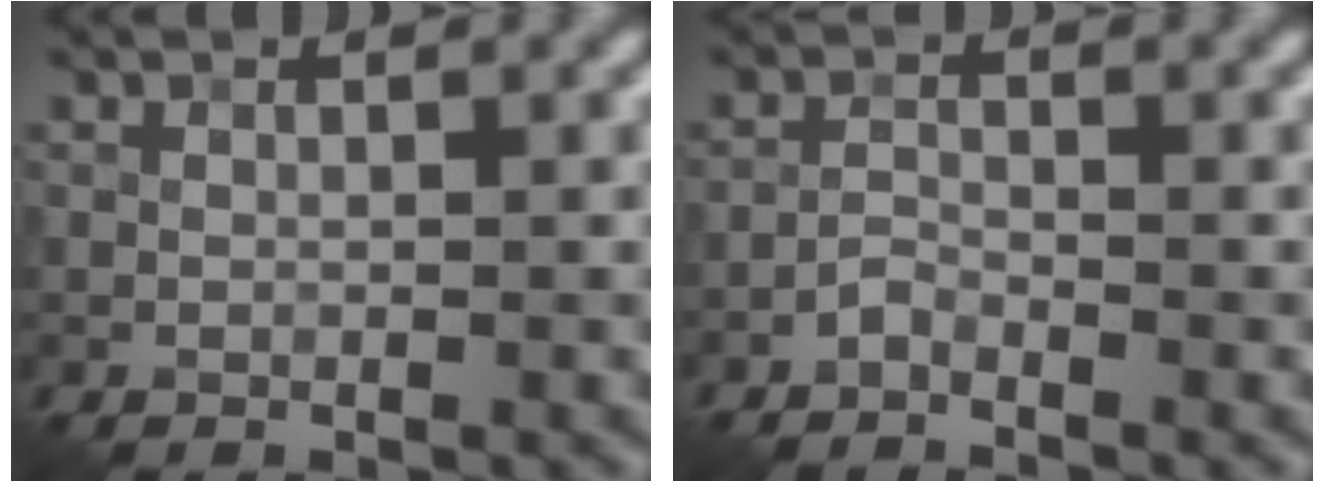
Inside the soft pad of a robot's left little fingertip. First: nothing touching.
{"total": 1.2, "force": [-1.2, 0.2, 0.3], "torque": [-0.008, 0.004, -0.027]}